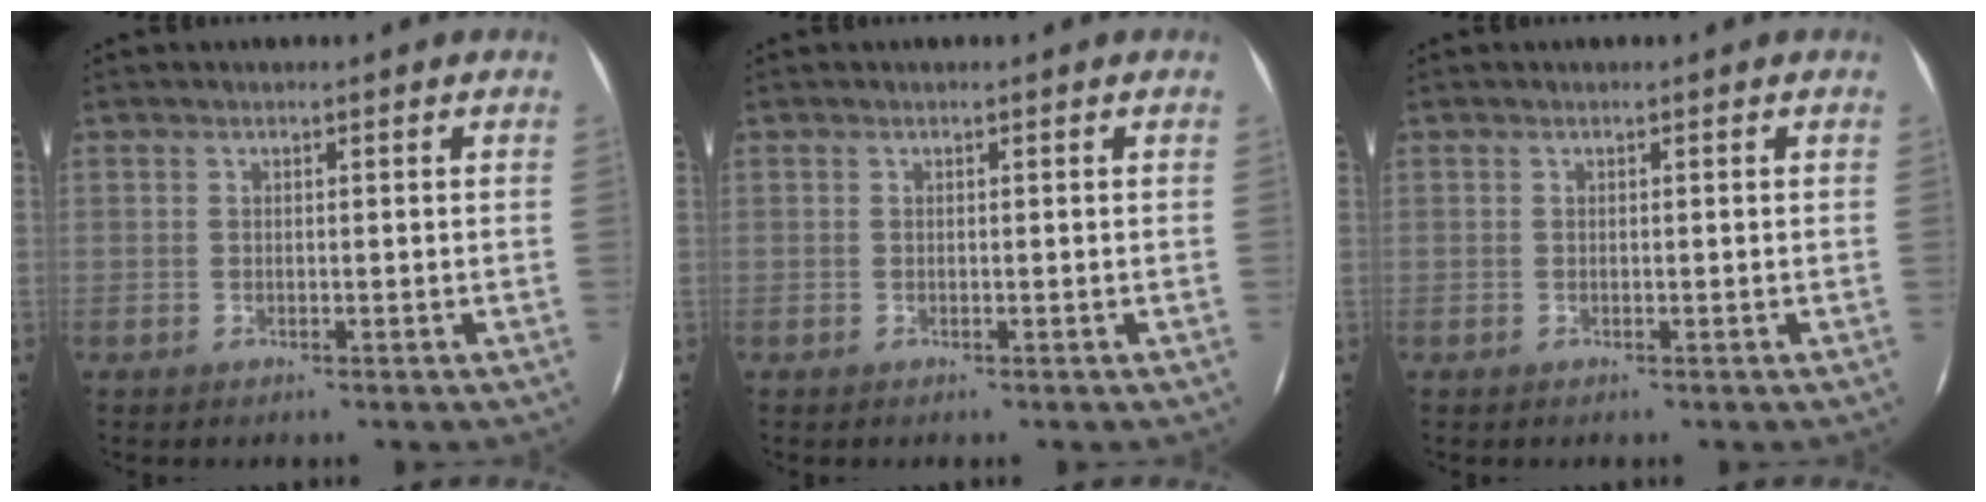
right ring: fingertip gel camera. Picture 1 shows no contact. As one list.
[{"total": 0.0}, {"total": 0.0}]